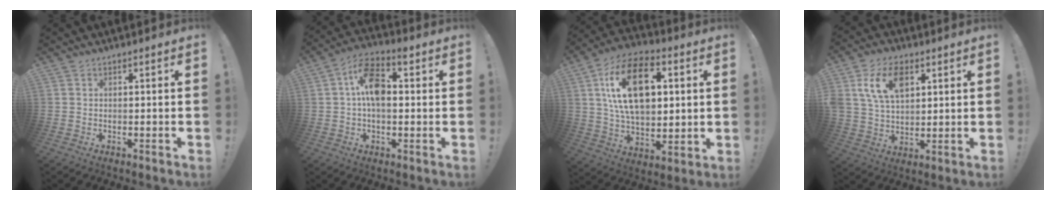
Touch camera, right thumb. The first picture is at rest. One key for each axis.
{"total": 11.4, "fx": 1.4, "fy": 7.0, "fz": 8.9, "tx": -0.148, "ty": 0.015, "tz": 0.027}
{"total": 22.4, "fx": 5.7, "fy": 13.7, "fz": 16.8, "tx": -0.281, "ty": -0.004, "tz": 0.094}
{"total": 13.4, "fx": 5.5, "fy": 8.8, "fz": 8.4, "tx": -0.145, "ty": -0.007, "tz": 0.104}